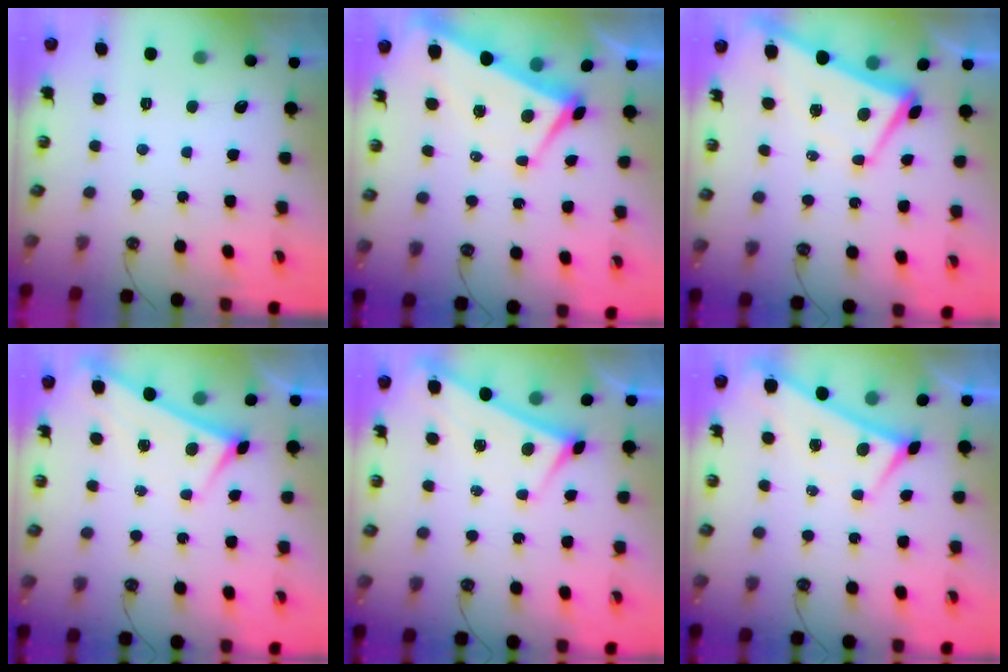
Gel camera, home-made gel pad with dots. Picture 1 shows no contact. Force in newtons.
{"total": 1.4, "press": 0.9, "slide": 1.0}
{"total": 0.9, "press": 0.5, "slide": 0.7}
{"total": 3.3, "press": 3.3, "slide": 0.3}
{"total": 3.3, "press": 3.3, "slide": 0.3}
{"total": 0.0}